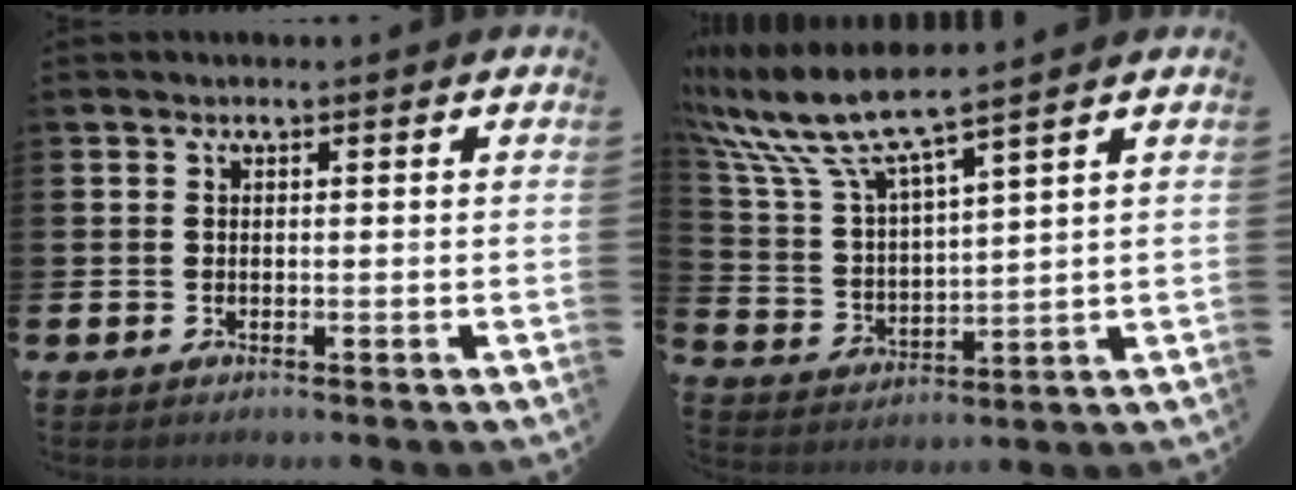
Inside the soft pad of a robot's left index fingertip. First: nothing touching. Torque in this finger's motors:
{"motor_torque": [0.55, -0.89, 1.05, 0.21]}